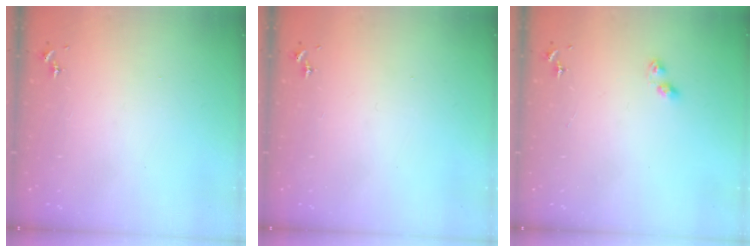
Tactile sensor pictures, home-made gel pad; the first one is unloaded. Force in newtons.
{"total": 0.0}
{"total": 2.8, "press": 2.7, "slide": 0.4}